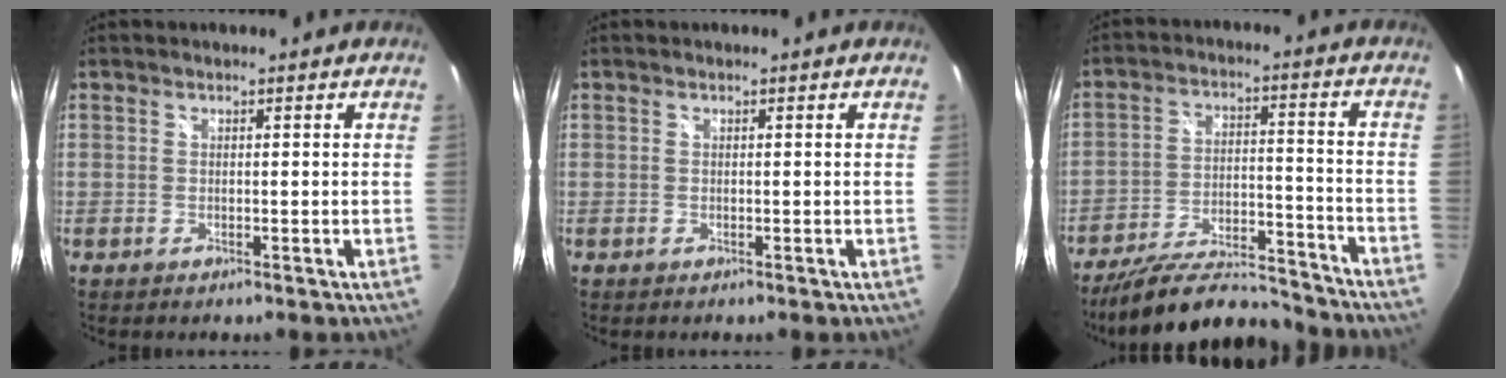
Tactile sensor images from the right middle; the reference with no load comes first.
{"total": 0.0}
{"total": 18.8, "force": [-16.7, 4.0, 7.5], "torque": [-0.142, -0.011, -0.245]}